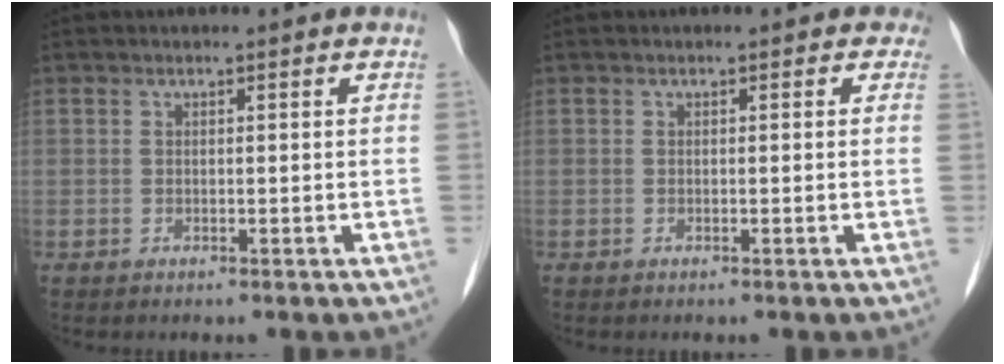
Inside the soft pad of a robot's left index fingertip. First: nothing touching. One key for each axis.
{"total": 0.8, "fx": 0.1, "fy": 0.8, "fz": -0.1, "tx": 0.014, "ty": 0.005, "tz": -0.012}